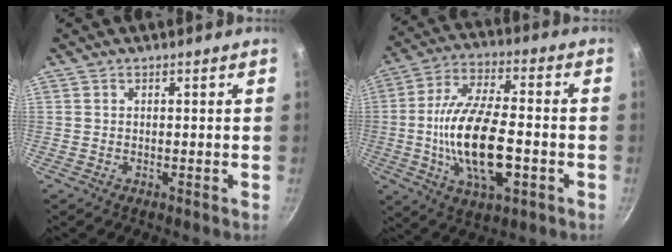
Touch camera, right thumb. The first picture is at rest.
{"total": 18.1, "force": [-3.7, 7.9, 15.9], "torque": [-0.291, 0.020, -0.068]}